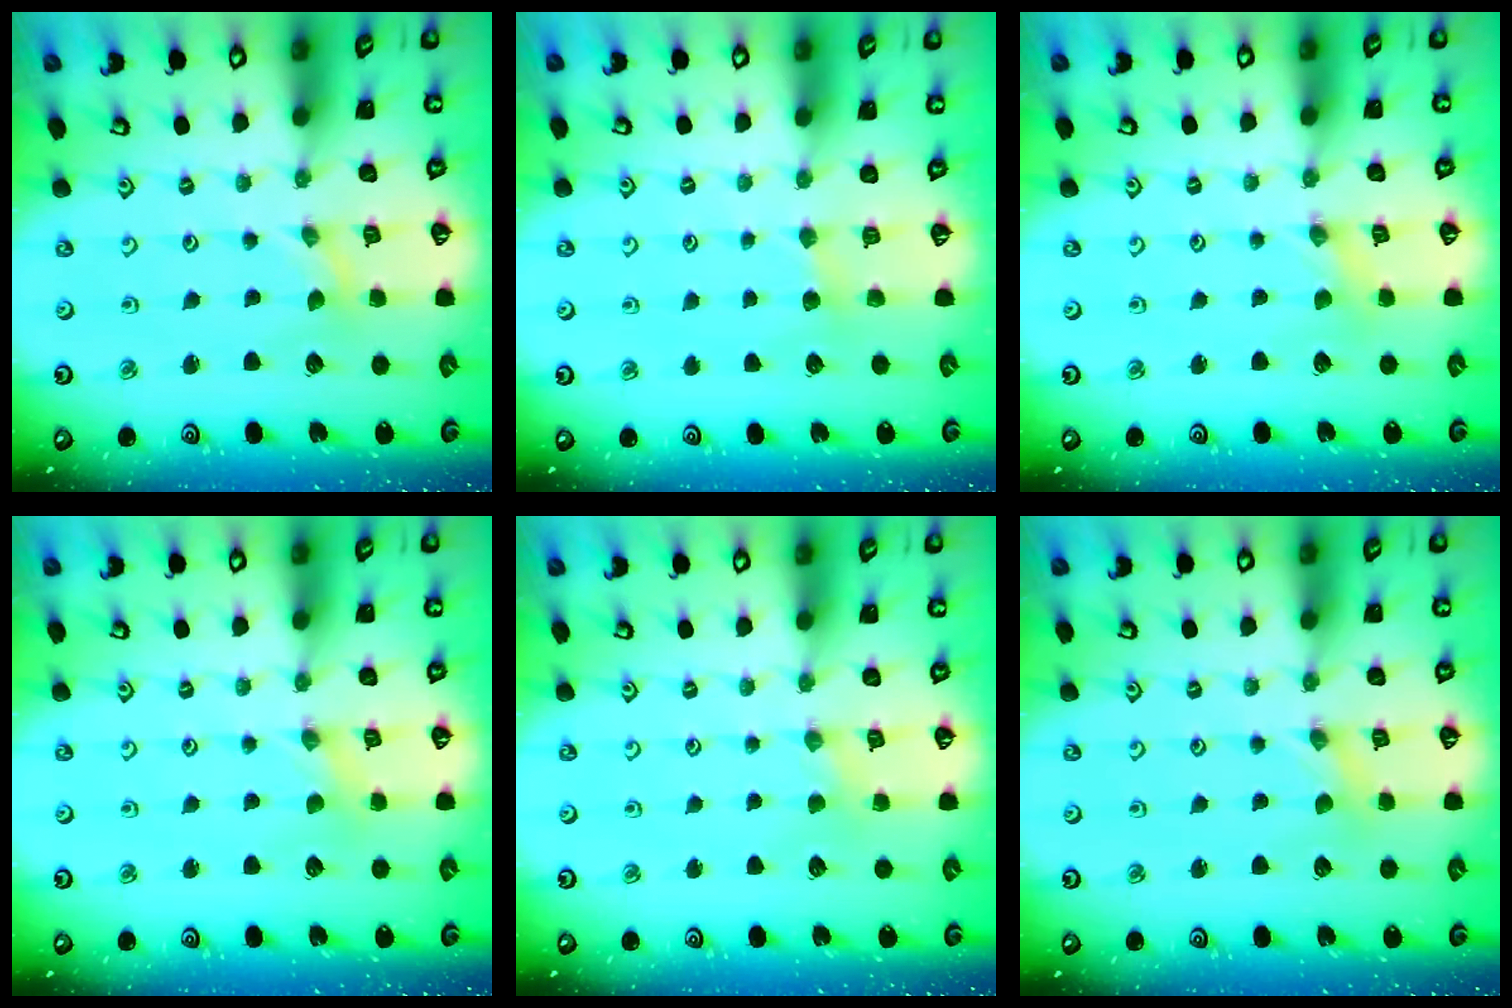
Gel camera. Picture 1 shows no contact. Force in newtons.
{"total": 2.9, "press": 2.9, "slide": 0.4}
{"total": 0.0}
{"total": 0.0}
{"total": 1.5, "press": 1.5, "slide": 0.3}
{"total": 0.0}